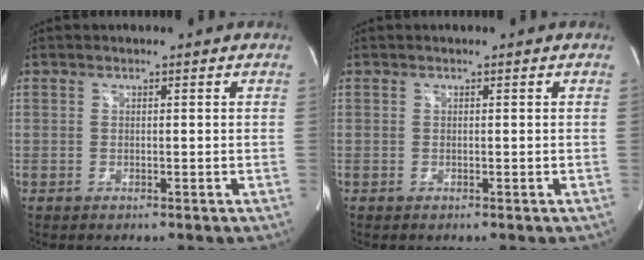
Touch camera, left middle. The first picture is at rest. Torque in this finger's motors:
{"motor_torque": [0.00, 0.00, 0.00, 0.00]}